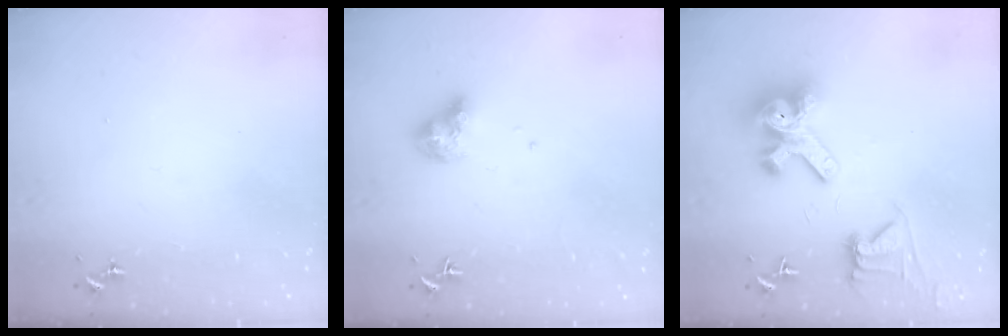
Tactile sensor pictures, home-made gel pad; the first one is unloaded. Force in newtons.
{"total": 11.0, "press": 10.9, "slide": 1.2}
{"total": 13.5, "press": 13.4, "slide": 1.7}